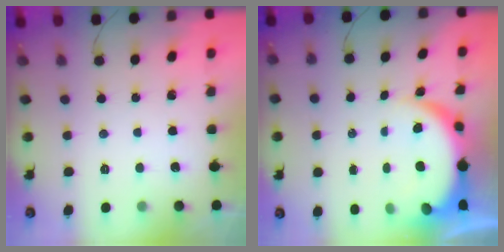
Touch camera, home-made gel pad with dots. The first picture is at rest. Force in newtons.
{"total": 7.8, "press": 7.6, "slide": 1.5}